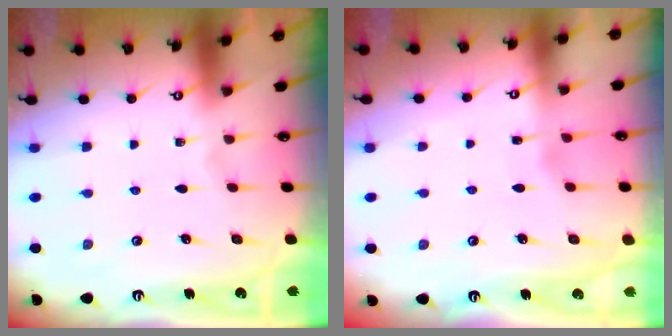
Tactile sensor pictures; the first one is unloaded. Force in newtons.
{"total": 2.5, "press": 2.5, "slide": 0.2}